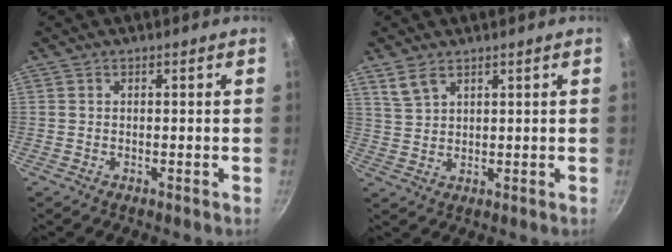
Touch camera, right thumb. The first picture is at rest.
{"total": 4.2, "force": [2.8, 2.1, 2.3], "torque": [-0.042, -0.010, 0.061]}